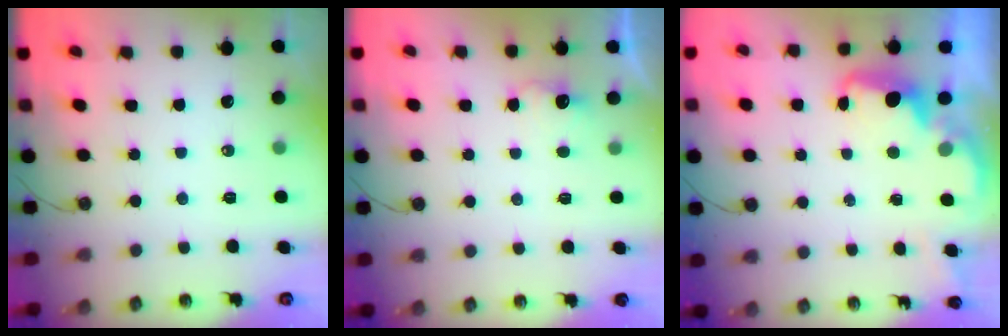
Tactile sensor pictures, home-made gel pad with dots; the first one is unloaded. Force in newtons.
{"total": 2.6, "press": 2.6, "slide": 0.7}
{"total": 2.2, "press": 2.2, "slide": 0.6}